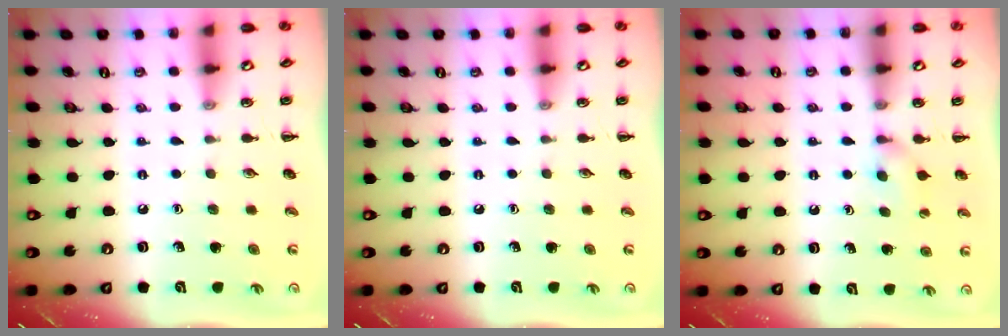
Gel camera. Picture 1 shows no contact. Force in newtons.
{"total": 0.0}
{"total": 5.2, "press": 4.8, "slide": 1.9}